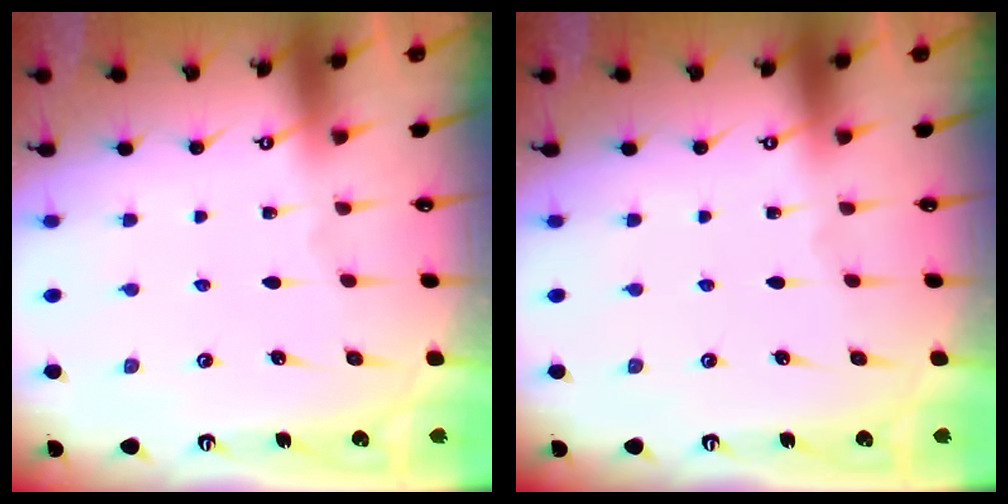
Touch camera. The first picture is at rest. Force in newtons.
{"total": 0.0}